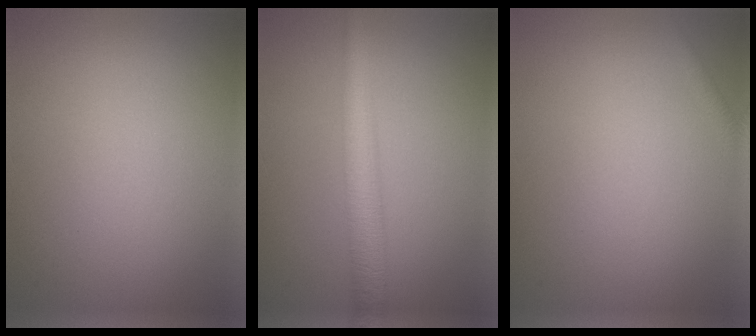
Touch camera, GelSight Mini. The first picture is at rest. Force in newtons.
{"total": 3.9, "press": 3.9, "slide": 0.1}
{"total": 0.8, "press": 0.8, "slide": 0.1}